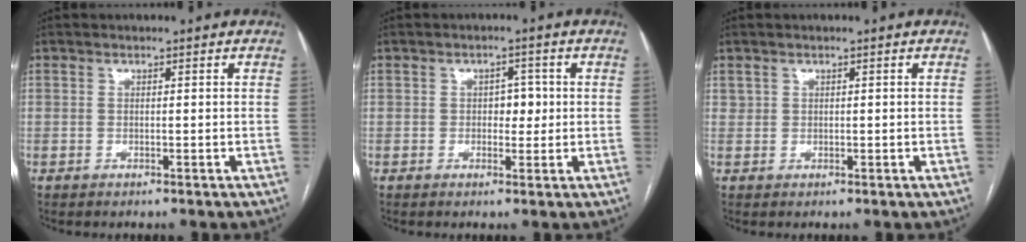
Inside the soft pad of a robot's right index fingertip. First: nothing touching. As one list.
[{"total": 3.0, "force": [0.1, 2.0, 2.3], "torque": [-0.026, 0.008, 0.002]}, {"total": 0.8, "force": [0.4, 0.7, 0.3], "torque": [-0.006, 0.008, 0.010]}]